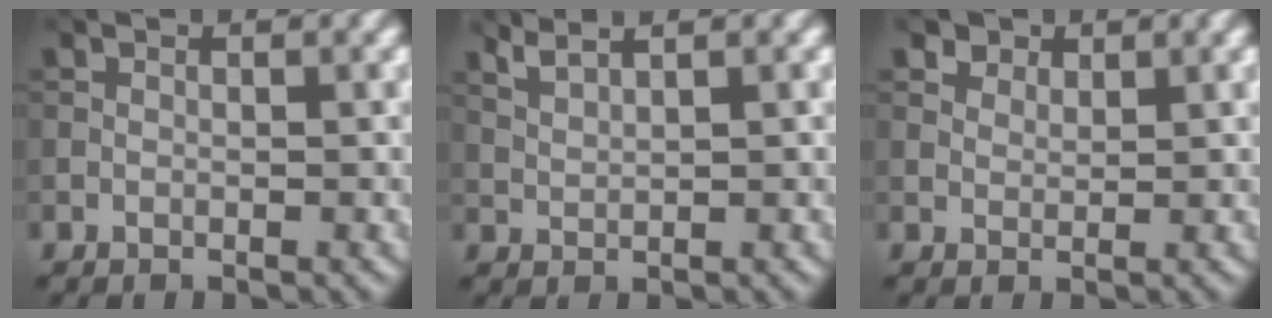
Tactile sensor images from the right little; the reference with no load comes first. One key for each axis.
{"total": 2.5, "fx": 2.1, "fy": 0.6, "fz": 1.3, "tx": -0.021, "ty": 0.004, "tz": 0.037}
{"total": 2.7, "fx": 2.0, "fy": 1.6, "fz": 0.9, "tx": -0.025, "ty": -0.012, "tz": 0.045}